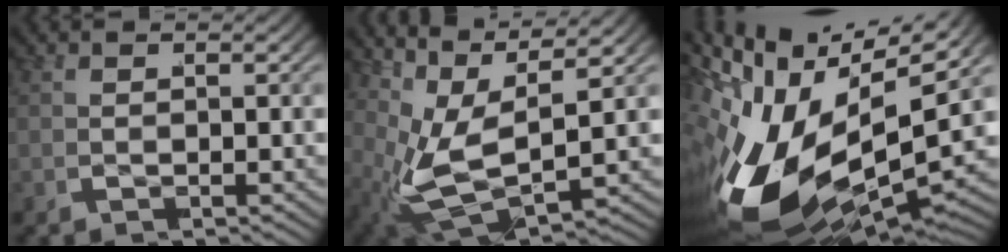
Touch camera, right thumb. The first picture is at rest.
{"total": 11.4, "force": [0.3, 7.8, 8.3], "torque": [-0.178, -0.049, 0.018]}
{"total": 18.6, "force": [-2.8, 12.0, 13.9], "torque": [-0.284, -0.053, -0.027]}